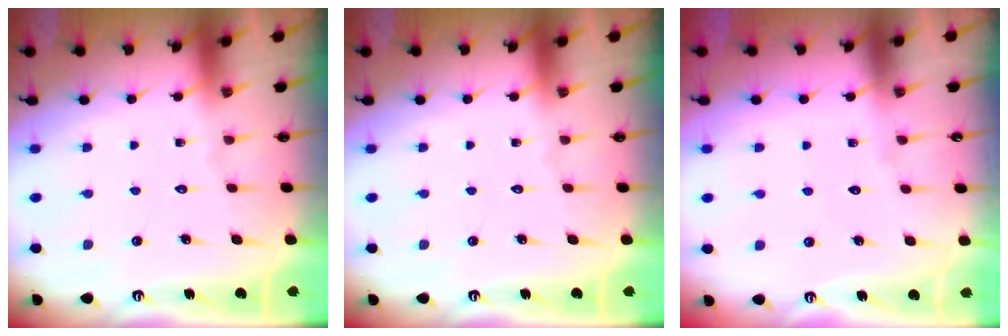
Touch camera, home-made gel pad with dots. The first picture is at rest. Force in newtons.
{"total": 0.0}
{"total": 4.0, "press": 4.0, "slide": 0.4}